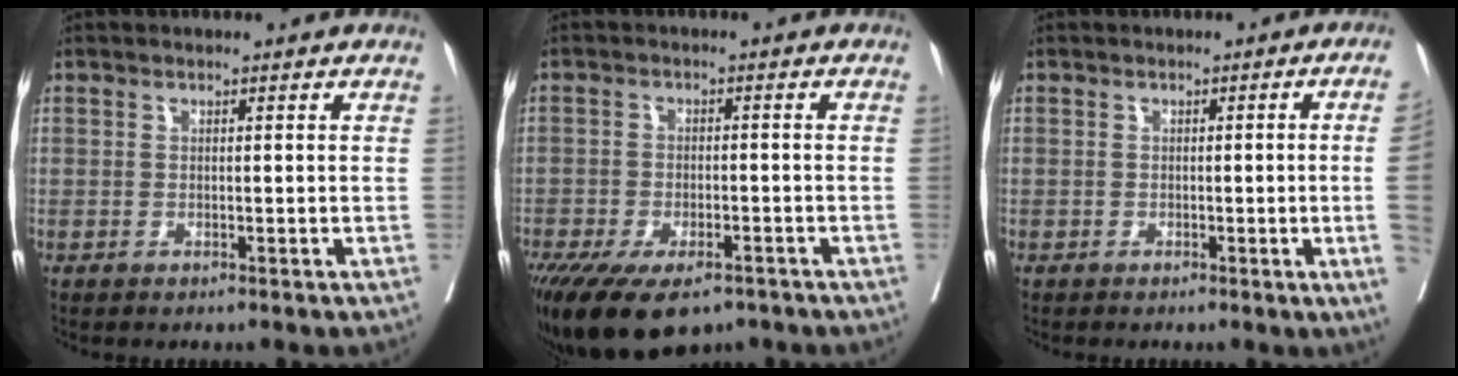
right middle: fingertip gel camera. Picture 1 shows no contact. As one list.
[{"total": 14.8, "force": [-10.0, 6.5, 8.7], "torque": [-0.190, -0.028, -0.149]}, {"total": 7.0, "force": [-1.0, -2.2, 6.6], "torque": [-0.081, -0.014, -0.009]}]